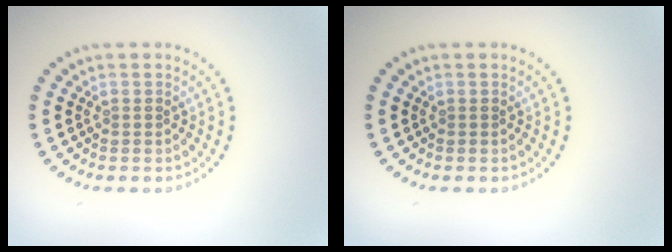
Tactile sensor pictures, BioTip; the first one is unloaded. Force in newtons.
{"total": 0.0}